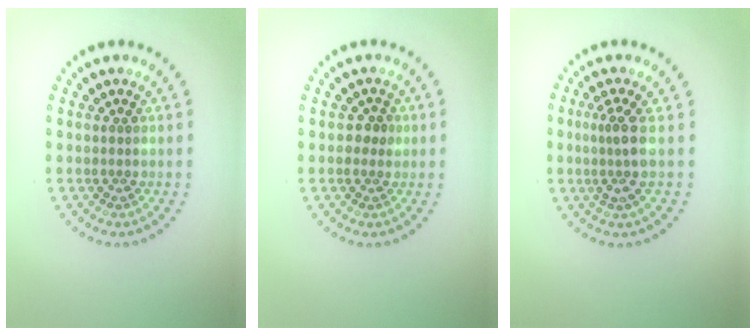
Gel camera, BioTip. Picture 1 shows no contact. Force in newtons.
{"total": 1.2, "press": 1.2, "slide": 0.3}
{"total": 2.6, "press": 1.8, "slide": 1.8}